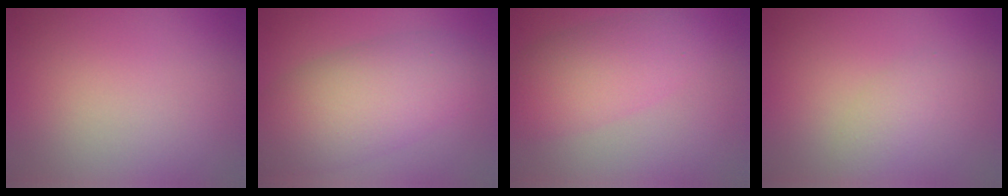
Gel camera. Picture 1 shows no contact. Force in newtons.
{"total": 7.8, "press": 7.8, "slide": 0.4}
{"total": 4.8, "press": 4.8, "slide": 0.1}
{"total": 1.5, "press": 1.5, "slide": 0.1}